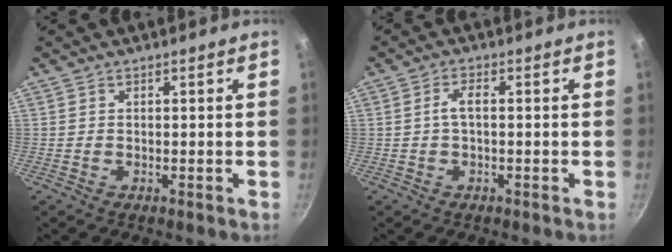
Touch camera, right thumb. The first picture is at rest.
{"total": 2.5, "force": [-0.1, 0.9, 2.3], "torque": [-0.052, 0.011, -0.004]}